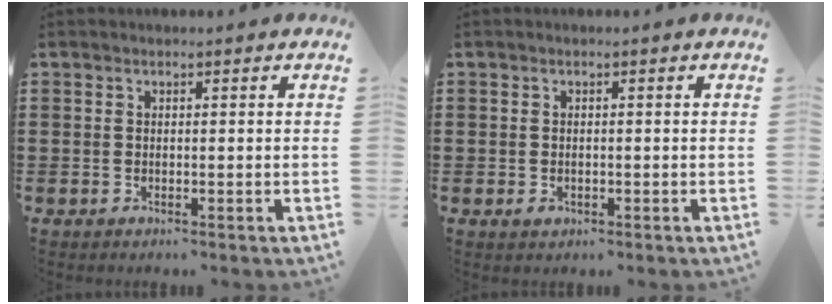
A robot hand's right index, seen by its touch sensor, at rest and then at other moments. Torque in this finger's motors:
{"motor_torque": [1.10, 1.03, 0.03, 0.01]}